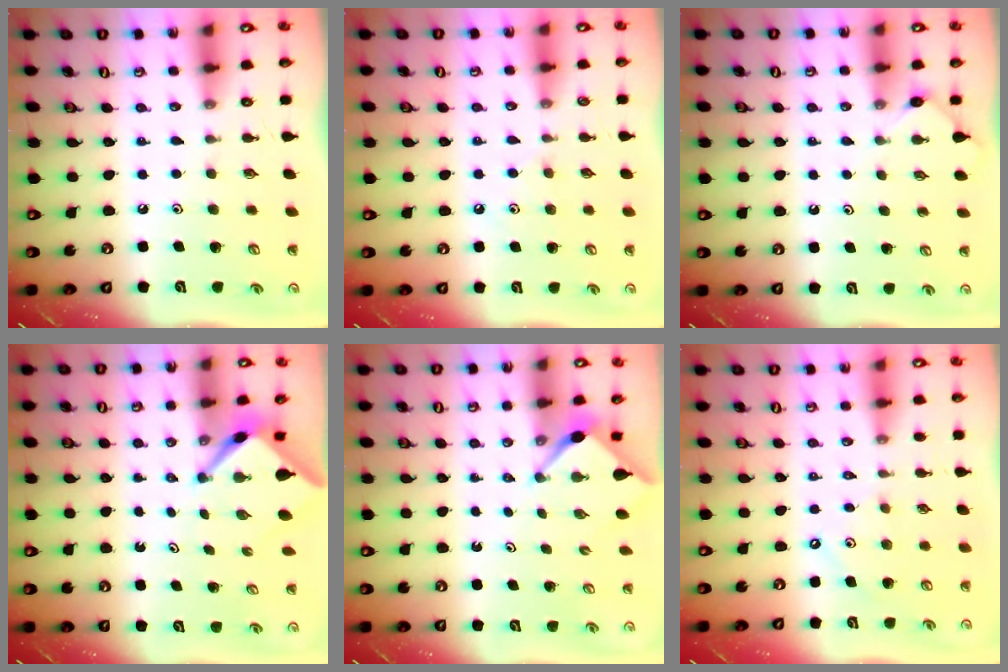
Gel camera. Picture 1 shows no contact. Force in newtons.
{"total": 5.5, "press": 5.4, "slide": 0.8}
{"total": 3.0, "press": 3.0, "slide": 0.4}
{"total": 3.5, "press": 3.5, "slide": 0.2}
{"total": 2.7, "press": 2.7, "slide": 0.3}
{"total": 4.1, "press": 4.1, "slide": 0.3}